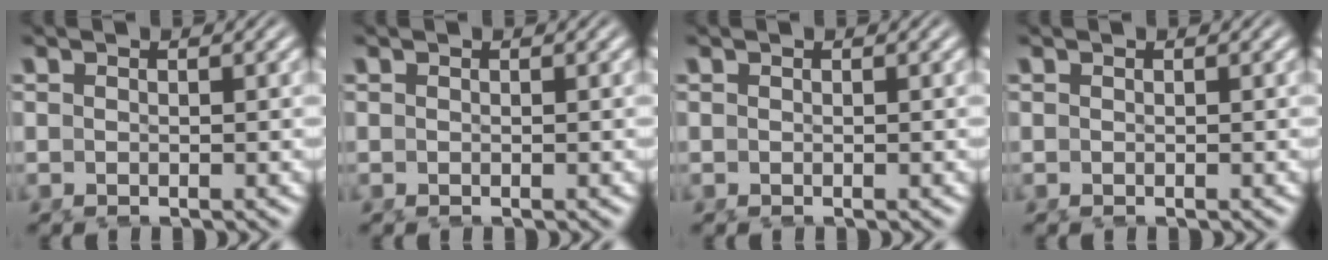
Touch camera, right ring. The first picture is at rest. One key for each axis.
{"total": 0.0}
{"total": 0.0}
{"total": 0.0}